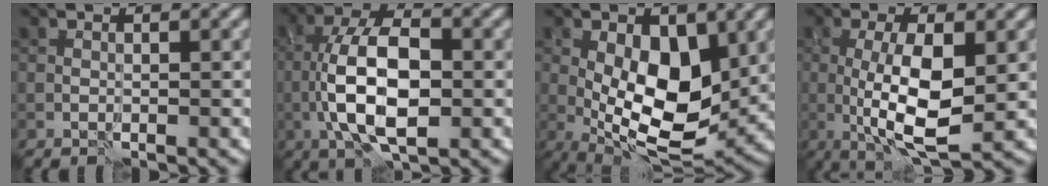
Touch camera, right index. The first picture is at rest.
{"total": 9.2, "force": [-1.3, 4.2, 8.0], "torque": [-0.152, 0.011, -0.028]}
{"total": 9.7, "force": [0.4, 5.2, 8.2], "torque": [-0.130, -0.004, 0.004]}
{"total": 7.2, "force": [0.0, 2.4, 6.8], "torque": [-0.128, -0.007, 0.002]}